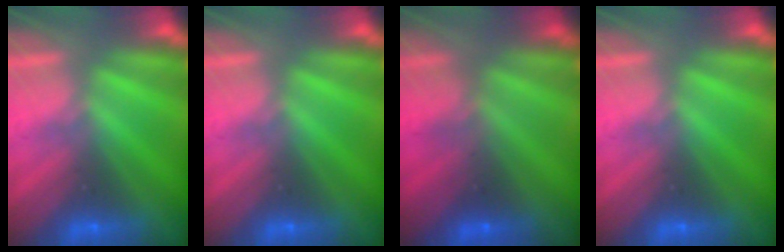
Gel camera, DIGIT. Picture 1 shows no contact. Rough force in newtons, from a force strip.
{"total": 0.0}
{"total": 2.9}
{"total": 0.0}